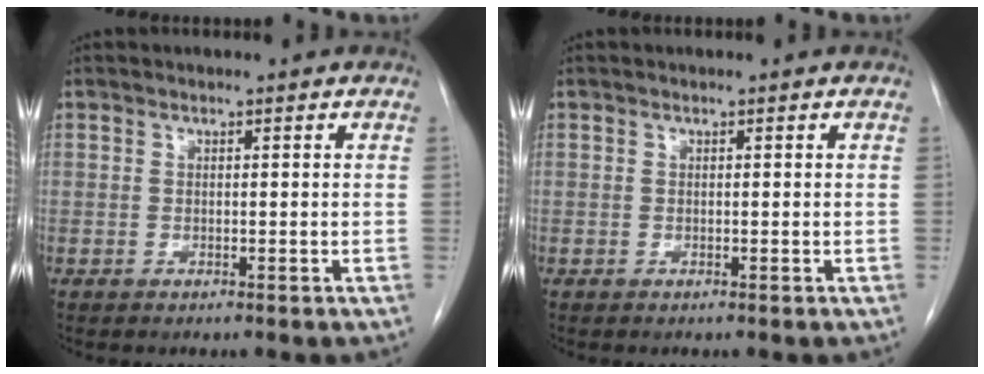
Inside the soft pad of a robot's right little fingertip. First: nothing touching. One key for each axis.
{"total": 0.0}